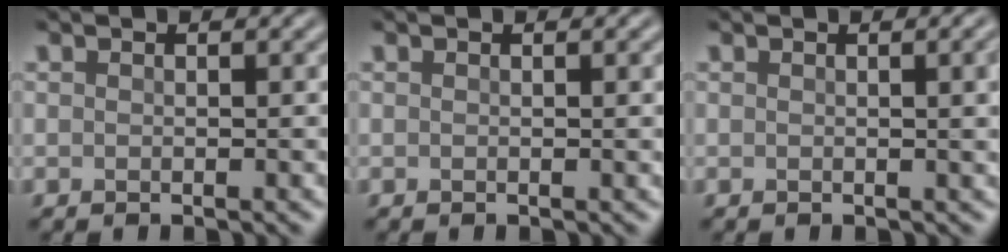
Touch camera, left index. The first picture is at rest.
{"total": 0.9, "force": [0.1, 0.2, 0.9], "torque": [-0.006, 0.003, -0.001]}
{"total": 3.2, "force": [0.4, 1.1, 2.9], "torque": [-0.024, 0.008, 0.002]}